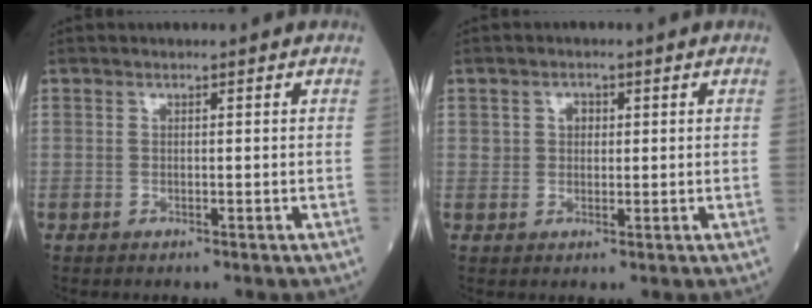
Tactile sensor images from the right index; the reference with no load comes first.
{"total": 2.2, "force": [0.7, 1.7, 1.1], "torque": [-0.018, 0.004, 0.010]}